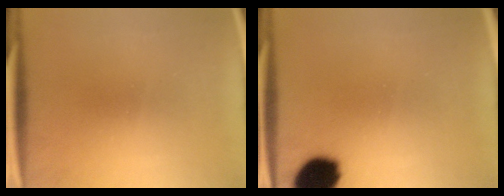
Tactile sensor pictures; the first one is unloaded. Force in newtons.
{"total": 11.9}